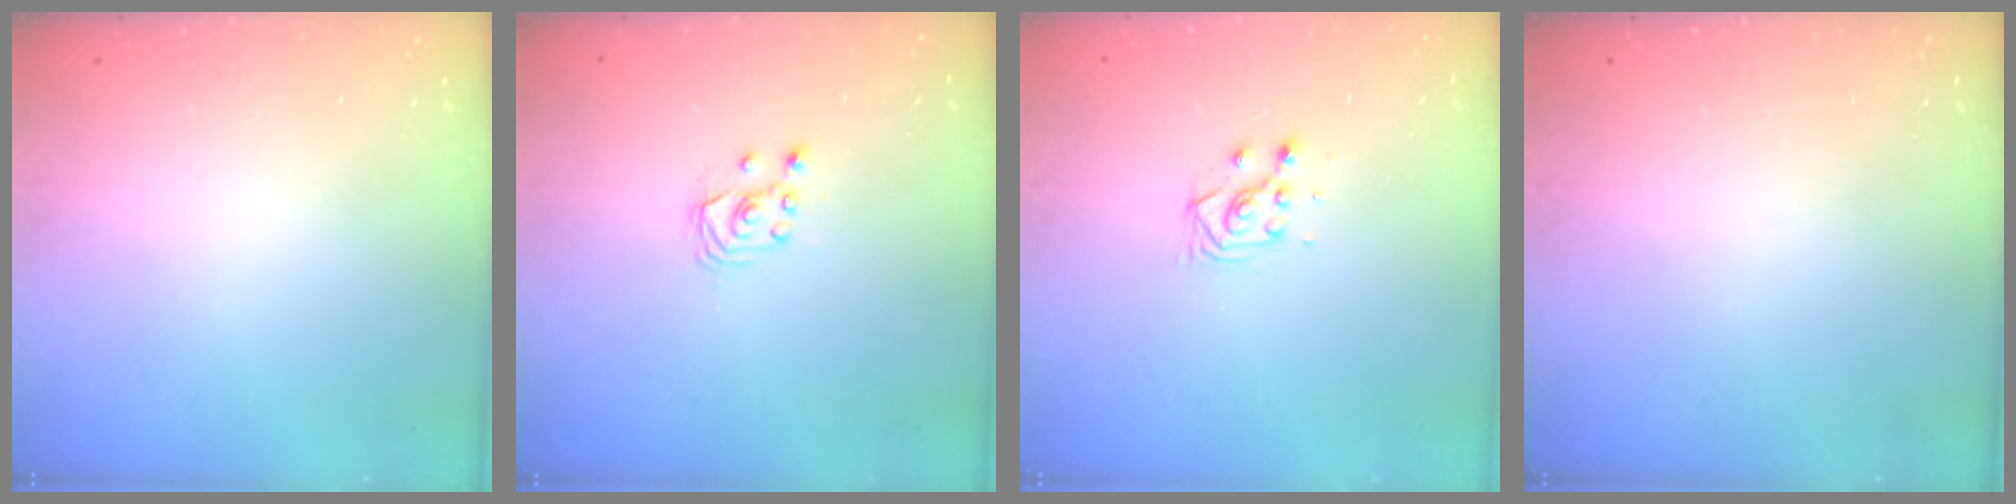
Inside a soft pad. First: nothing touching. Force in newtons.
{"total": 2.6, "press": 2.6, "slide": 0.3}
{"total": 3.5, "press": 3.4, "slide": 0.9}
{"total": 0.0}